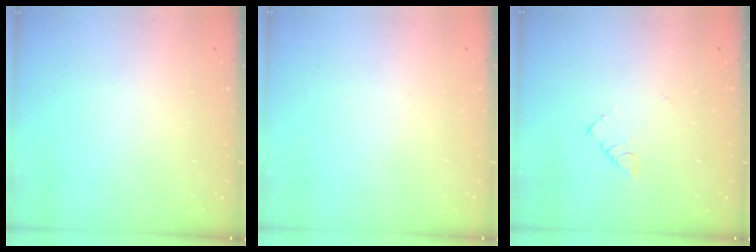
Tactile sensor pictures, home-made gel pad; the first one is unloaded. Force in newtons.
{"total": 1.7, "press": 1.6, "slide": 0.1}
{"total": 3.0, "press": 2.9, "slide": 0.4}